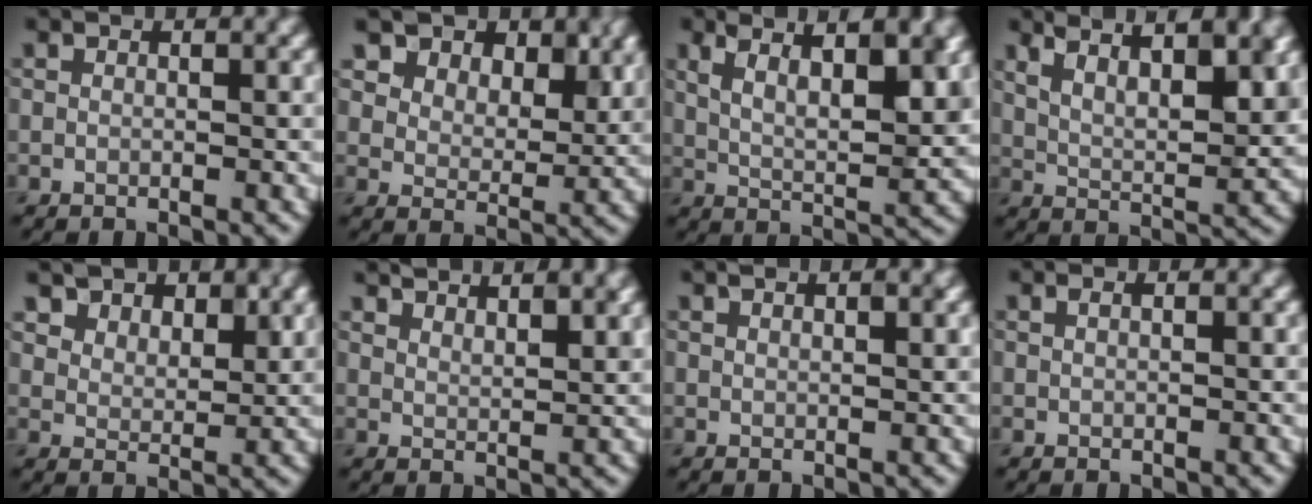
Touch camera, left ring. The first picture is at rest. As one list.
[{"total": 8.5, "force": [5.6, 5.0, 3.8], "torque": [-0.073, -0.015, 0.099]}, {"total": 7.4, "force": [3.9, 2.5, 5.8], "torque": [-0.080, 0.012, 0.055]}, {"total": 8.5, "force": [5.5, 2.7, 5.8], "torque": [-0.068, 0.022, 0.068]}, {"total": 5.9, "force": [4.2, 3.3, 2.3], "torque": [-0.059, -0.014, 0.078]}, {"total": 3.9, "force": [3.5, 0.9, 1.6], "torque": [-0.006, 0.006, 0.041]}, {"total": 1.5, "force": [1.0, 0.4, 1.1], "torque": [-0.009, 0.000, 0.017]}, {"total": 0.6, "force": [0.3, 0.2, 0.4], "torque": [-0.010, 0.002, 0.005]}]